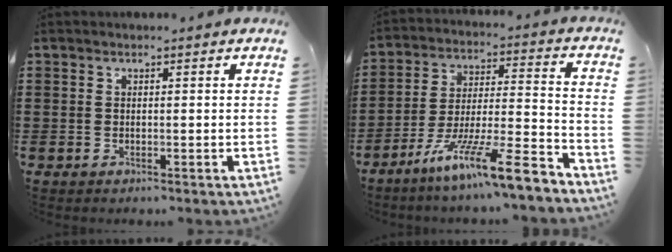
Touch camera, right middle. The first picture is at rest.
{"total": 12.8, "force": [-10.0, 0.8, 7.9], "torque": [-0.127, 0.021, -0.186]}